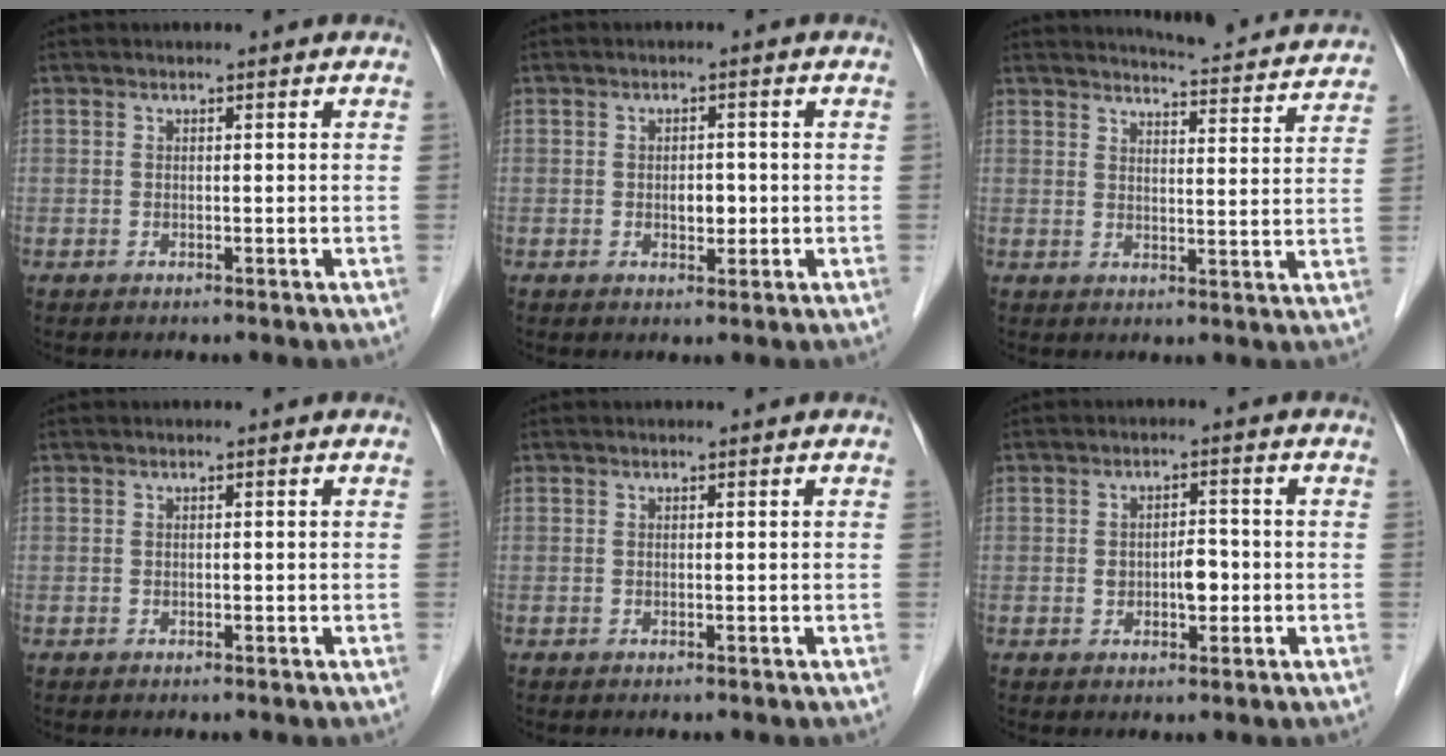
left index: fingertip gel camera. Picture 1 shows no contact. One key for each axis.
{"total": 2.3, "fx": -0.4, "fy": 1.4, "fz": 1.8, "tx": -0.028, "ty": 0.002, "tz": -0.002}
{"total": 14.1, "fx": 13.7, "fy": 0.7, "fz": 3.1, "tx": -0.039, "ty": -0.036, "tz": 0.151}
{"total": 0.0}
{"total": 0.0}
{"total": 3.5, "fx": -0.7, "fy": 1.8, "fz": 2.9, "tx": -0.046, "ty": 0.007, "tz": -0.007}